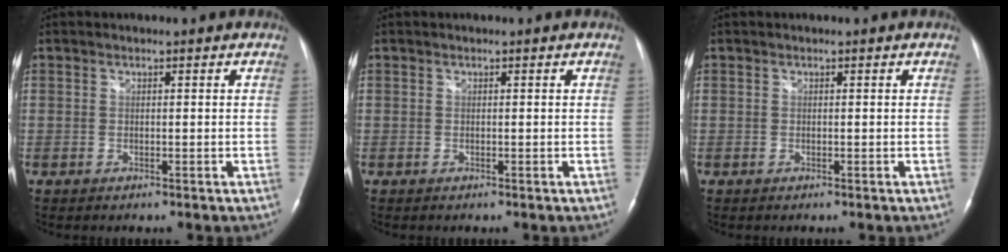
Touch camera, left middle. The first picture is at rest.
{"total": 0.0}
{"total": 0.0}